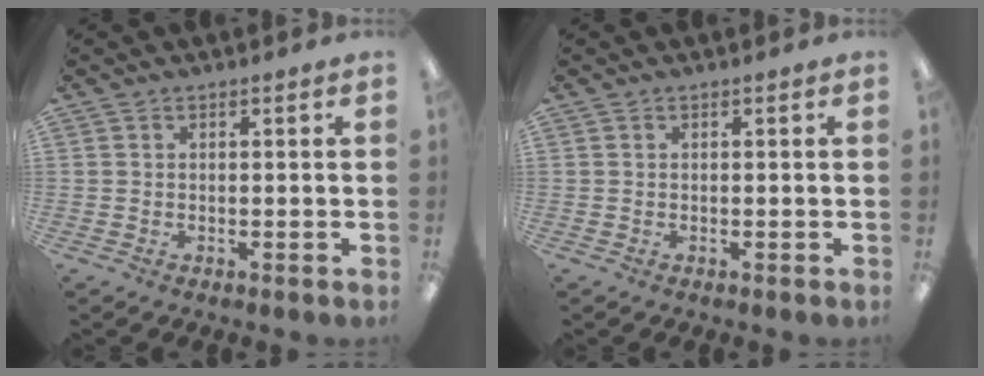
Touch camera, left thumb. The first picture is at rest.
{"total": 0.0}